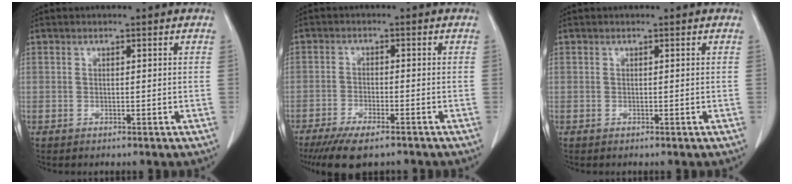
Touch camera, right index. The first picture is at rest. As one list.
[{"total": 8.7, "force": [-6.7, 2.3, 5.1], "torque": [-0.080, -0.015, -0.108]}, {"total": 0.0}]